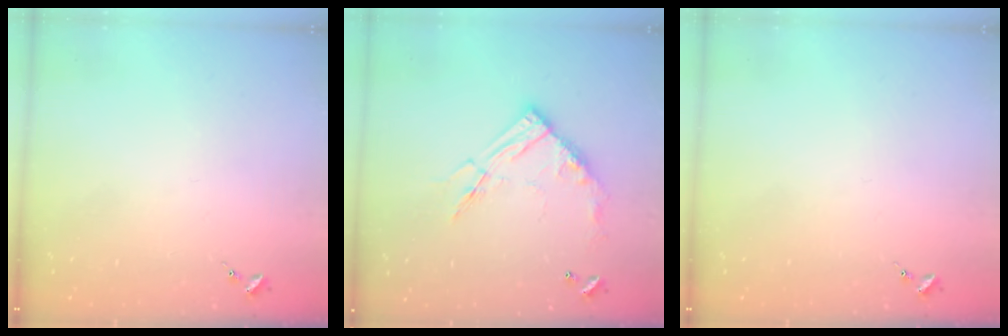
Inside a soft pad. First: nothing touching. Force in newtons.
{"total": 15.2, "press": 15.1, "slide": 1.7}
{"total": 0.0}